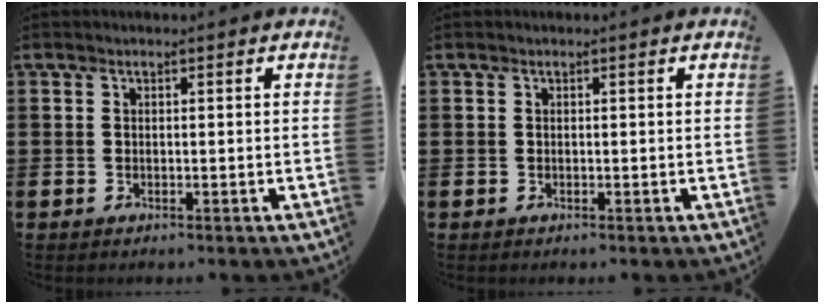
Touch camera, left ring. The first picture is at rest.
{"total": 0.0}